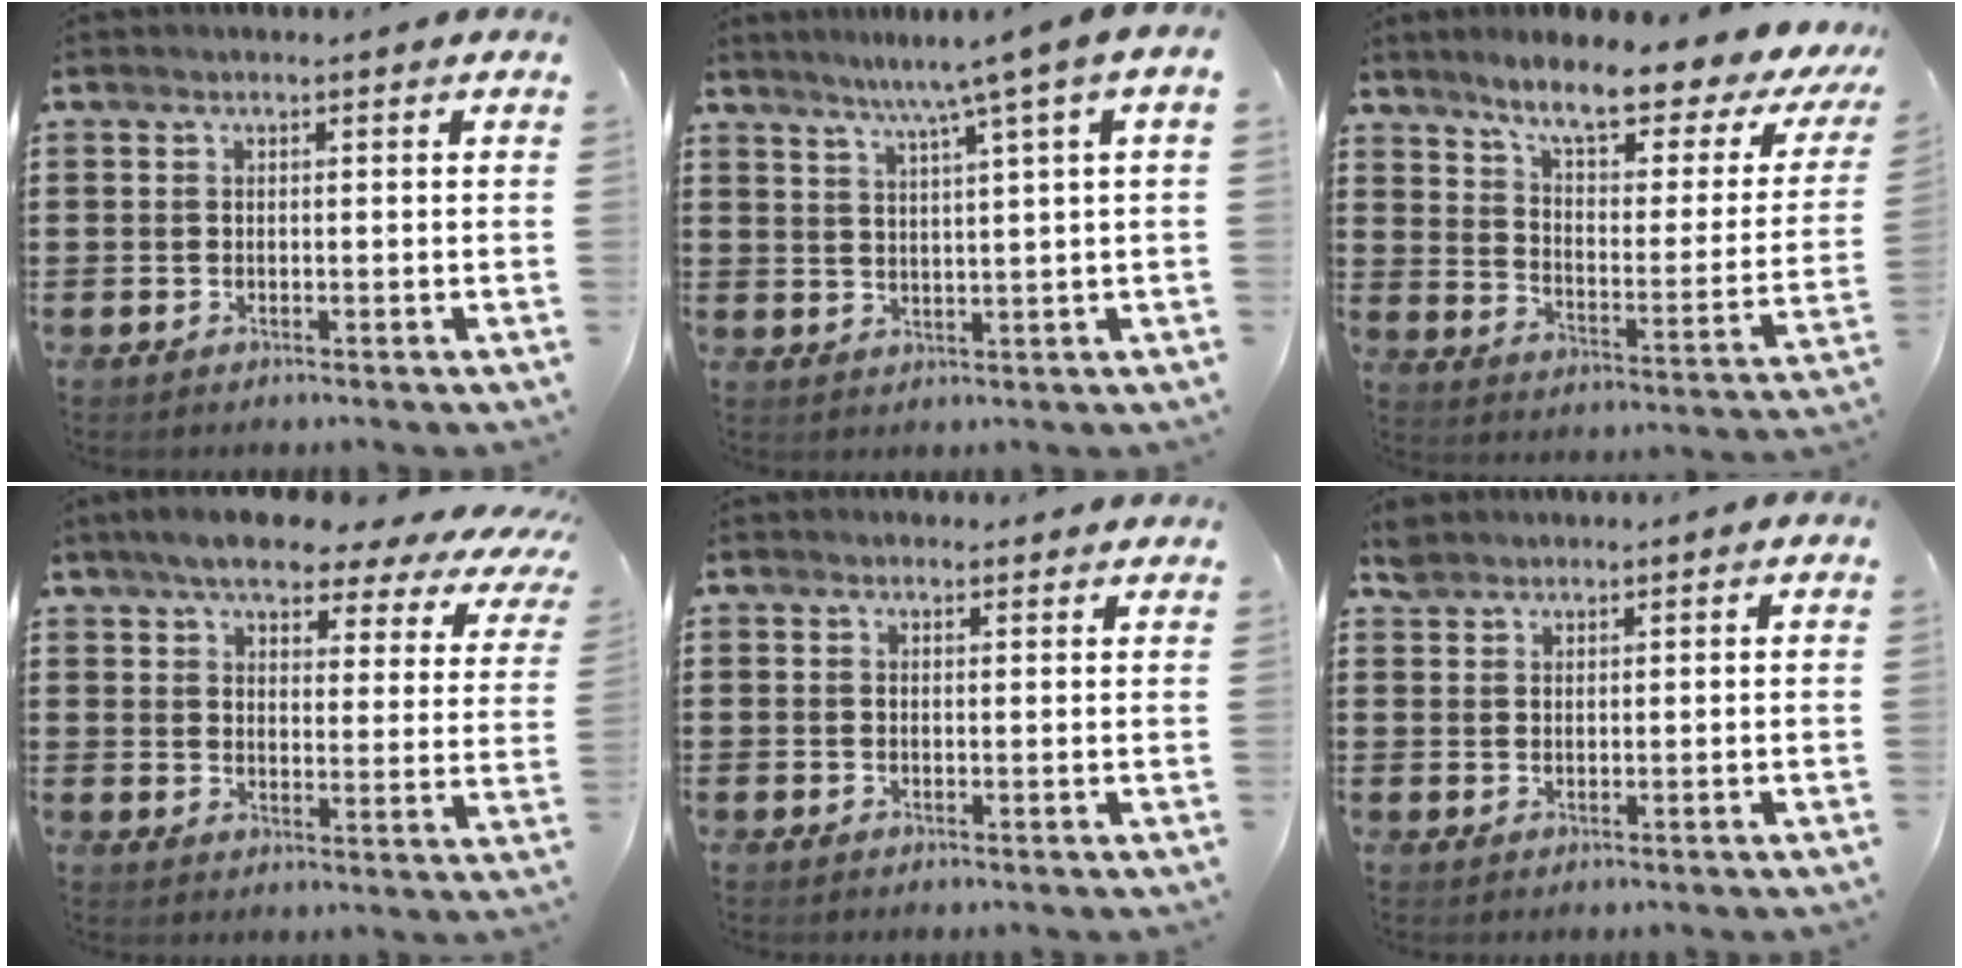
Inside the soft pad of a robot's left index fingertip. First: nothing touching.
{"total": 5.1, "force": [3.1, -1.0, 3.9], "torque": [-0.086, -0.016, 0.045]}
{"total": 9.2, "force": [7.4, 0.9, 5.4], "torque": [-0.109, -0.051, 0.115]}
{"total": 6.0, "force": [5.3, 1.8, 2.2], "torque": [-0.056, -0.029, 0.086]}
{"total": 1.2, "force": [1.0, 0.7, 0.1], "torque": [-0.005, 0.006, 0.020]}
{"total": 2.4, "force": [2.1, 1.0, 0.5], "torque": [-0.015, 0.005, 0.042]}